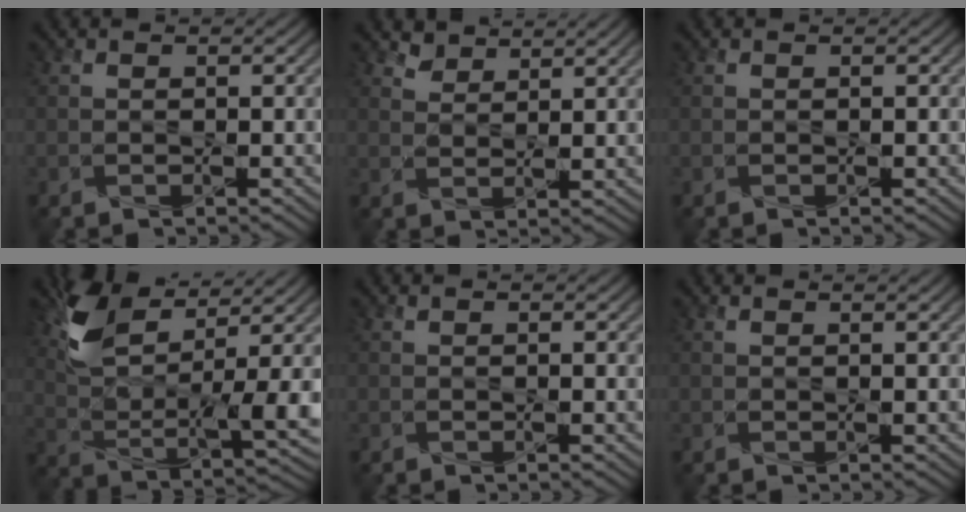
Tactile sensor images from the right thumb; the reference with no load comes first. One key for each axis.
{"total": 2.6, "fx": 2.3, "fy": 0.8, "fz": 0.9, "tx": -0.020, "ty": -0.004, "tz": 0.052}
{"total": 0.0}
{"total": 12.1, "fx": 6.0, "fy": 4.7, "fz": 9.3, "tx": -0.190, "ty": -0.003, "tz": 0.124}
{"total": 0.6, "fx": 0.5, "fy": 0.1, "fz": 0.2, "tx": -0.006, "ty": -0.001, "tz": 0.010}
{"total": 1.1, "fx": 1.0, "fy": 0.1, "fz": 0.5, "tx": -0.010, "ty": -0.002, "tz": 0.012}